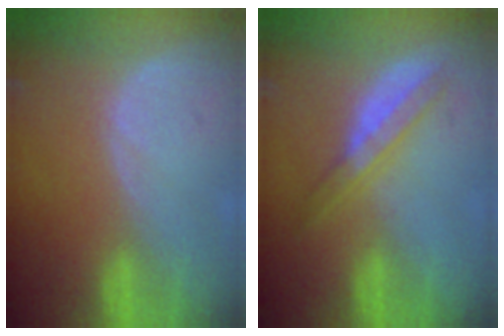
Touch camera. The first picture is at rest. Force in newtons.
{"total": 5.0, "press": 4.8, "slide": 1.4}